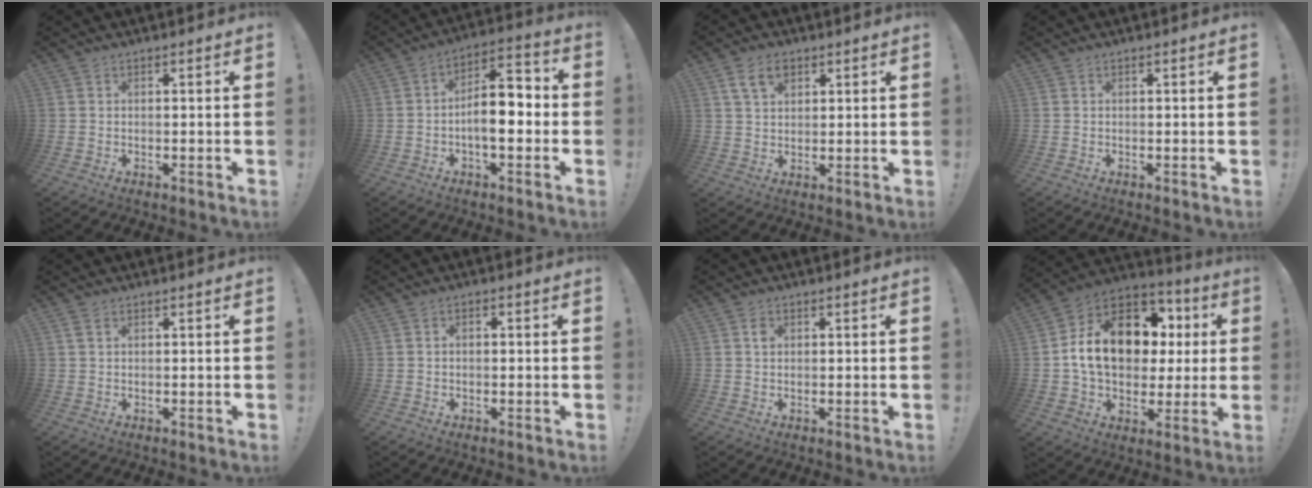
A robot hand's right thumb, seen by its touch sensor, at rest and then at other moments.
{"total": 11.2, "force": [-2.2, 5.1, 9.7], "torque": [-0.147, 0.012, -0.041]}
{"total": 7.0, "force": [3.7, 4.7, 3.7], "torque": [-0.065, -0.003, 0.071]}
{"total": 0.0}
{"total": 1.3, "force": [0.6, 0.7, 1.0], "torque": [-0.019, 0.003, 0.011]}
{"total": 1.3, "force": [-0.5, 0.9, 0.9], "torque": [-0.021, 0.007, -0.009]}
{"total": 1.5, "force": [0.3, 1.2, 0.8], "torque": [-0.009, 0.000, 0.004]}
{"total": 19.1, "force": [3.5, 13.8, 12.7], "torque": [-0.203, 0.006, 0.077]}